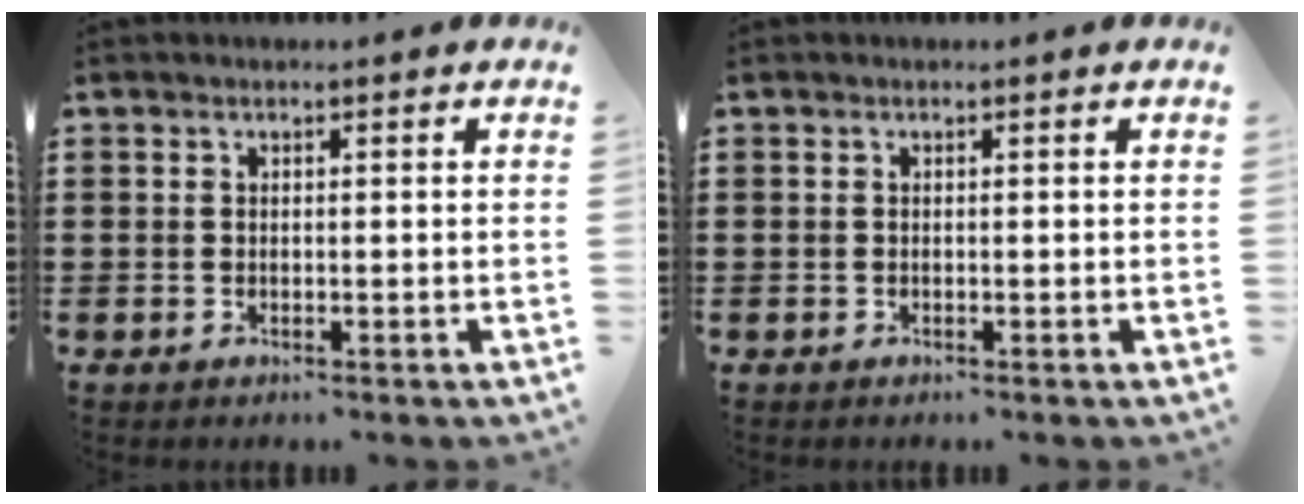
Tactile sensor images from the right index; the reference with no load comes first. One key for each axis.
{"total": 0.0}